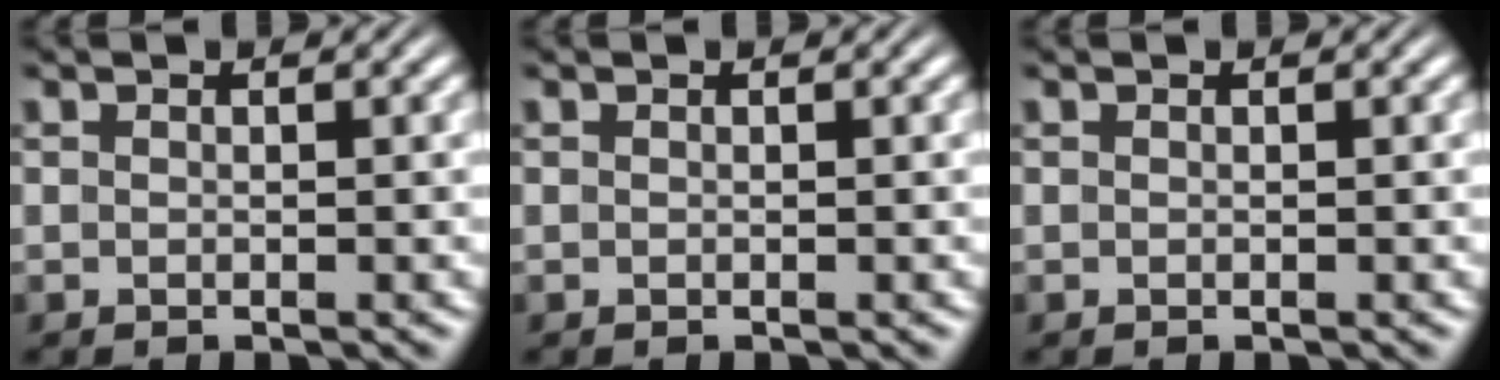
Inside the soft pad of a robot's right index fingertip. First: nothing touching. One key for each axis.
{"total": 0.0}
{"total": 0.0}